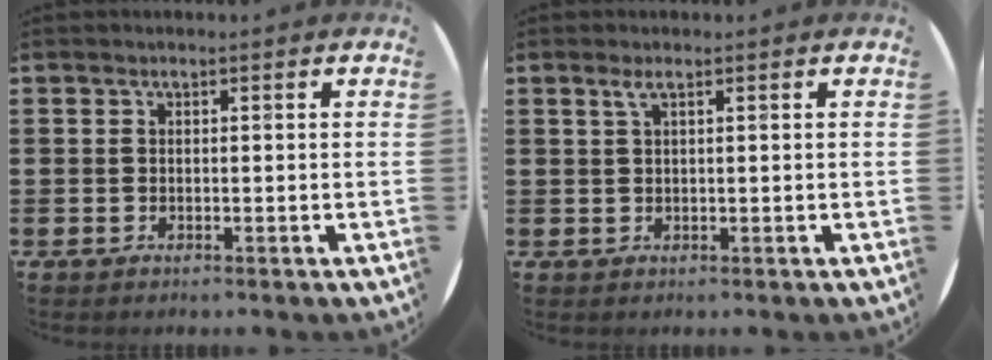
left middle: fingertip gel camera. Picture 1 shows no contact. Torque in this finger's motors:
{"motor_torque": [0.00, 0.05, 0.03, 0.01]}